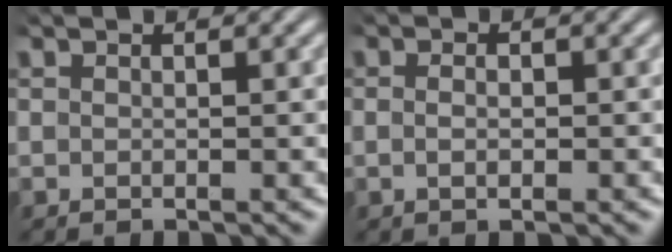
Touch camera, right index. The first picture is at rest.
{"total": 1.3, "force": [-0.4, 0.3, 1.2], "torque": [-0.022, -0.005, -0.006]}